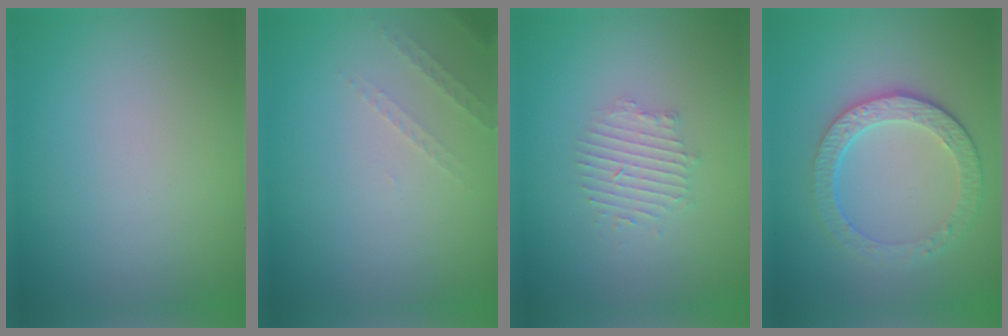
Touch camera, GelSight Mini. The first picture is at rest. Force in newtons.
{"total": 1.3, "press": 1.2, "slide": 0.4}
{"total": 2.1, "press": 2.1, "slide": 0.4}
{"total": 4.3, "press": 3.3, "slide": 2.7}